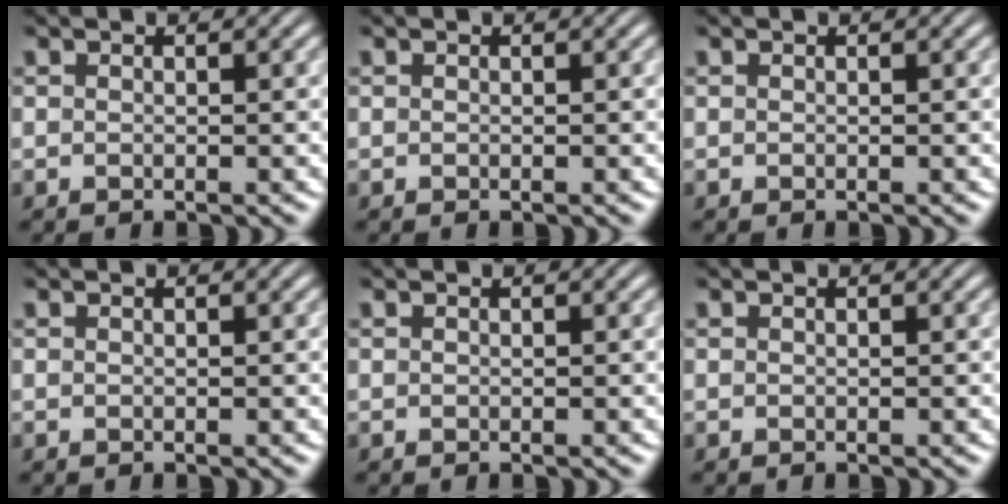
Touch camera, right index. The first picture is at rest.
{"total": 0.0}
{"total": 0.0}
{"total": 0.0}
{"total": 0.0}
{"total": 0.0}